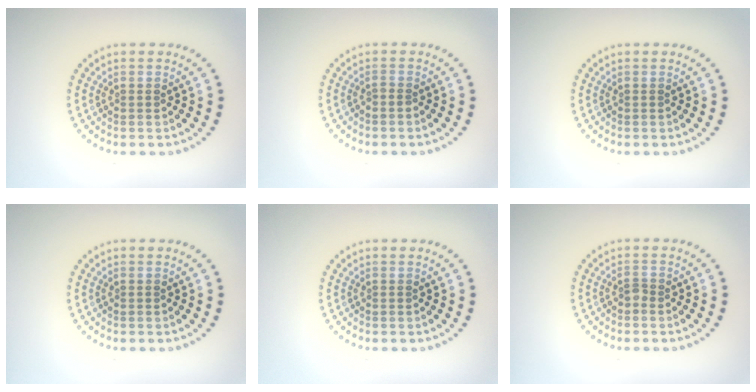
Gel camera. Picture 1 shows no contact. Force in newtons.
{"total": 0.5, "press": 0.3, "slide": 0.5}
{"total": 0.0}
{"total": 0.0}
{"total": 0.0}
{"total": 0.8, "press": 0.5, "slide": 0.5}